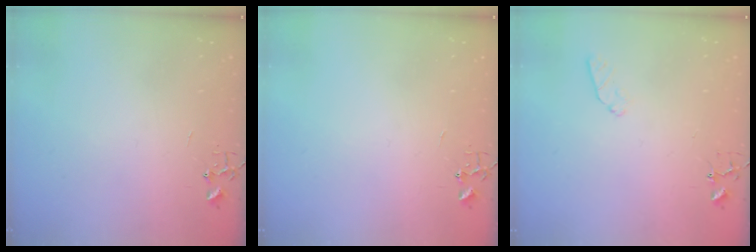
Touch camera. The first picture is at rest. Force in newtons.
{"total": 0.0}
{"total": 5.3, "press": 5.2, "slide": 0.7}